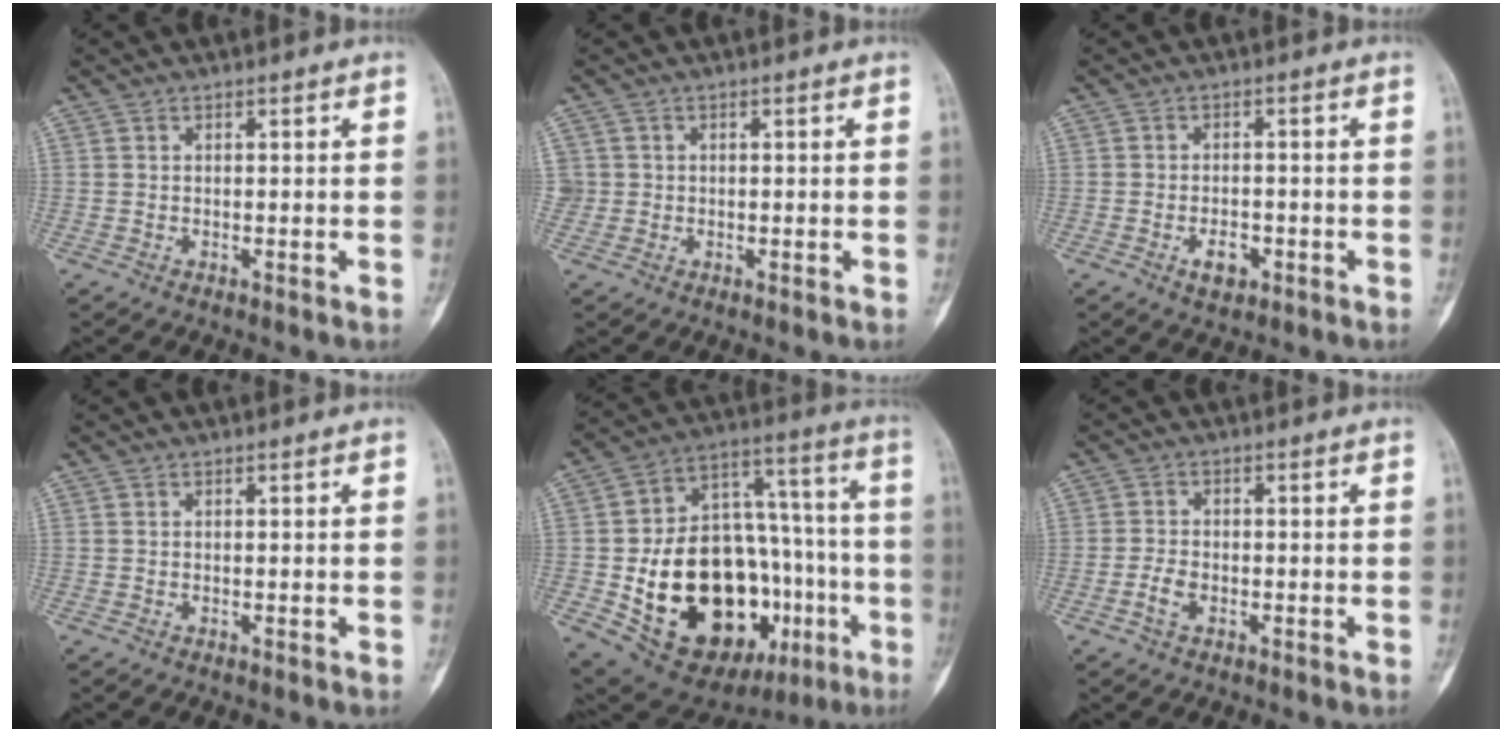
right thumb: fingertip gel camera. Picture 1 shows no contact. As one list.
[{"total": 2.1, "force": [0.2, 2.0, 0.1], "torque": [0.012, 0.005, 0.005]}, {"total": 3.7, "force": [-1.7, 2.2, 2.5], "torque": [-0.032, 0.007, -0.024]}, {"total": 0.0}, {"total": 32.4, "force": [-9.4, 18.4, 25.0], "torque": [-0.373, 0.038, -0.120]}, {"total": 3.1, "force": [-1.3, 2.0, 2.1], "torque": [-0.042, 0.011, -0.026]}]